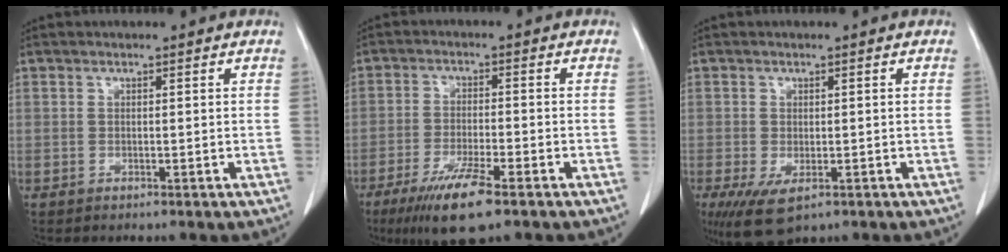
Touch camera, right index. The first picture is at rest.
{"total": 8.8, "force": [-5.6, 0.9, 6.8], "torque": [-0.129, -0.021, -0.094]}
{"total": 6.1, "force": [-3.1, 2.9, 4.3], "torque": [-0.075, -0.013, -0.043]}